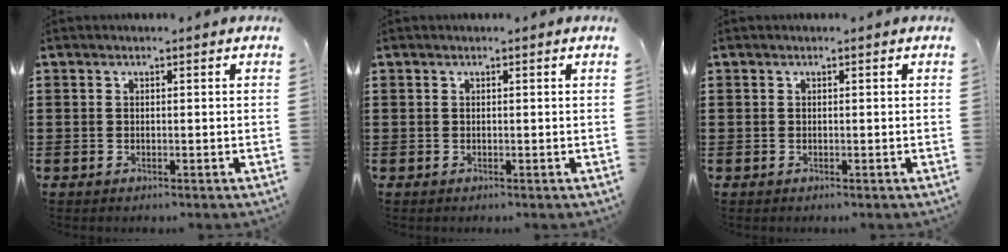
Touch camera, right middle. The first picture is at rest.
{"total": 0.0}
{"total": 0.0}